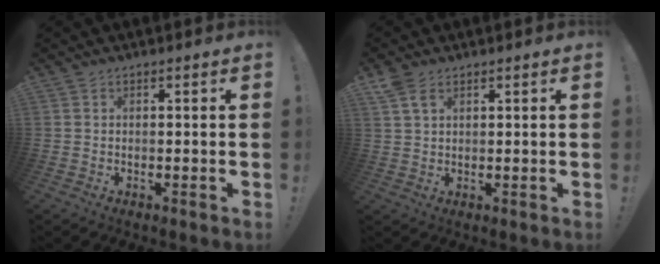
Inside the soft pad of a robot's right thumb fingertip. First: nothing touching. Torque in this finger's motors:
{"motor_torque": [-0.01, 0.05, 0.10, -0.04, 0.09]}